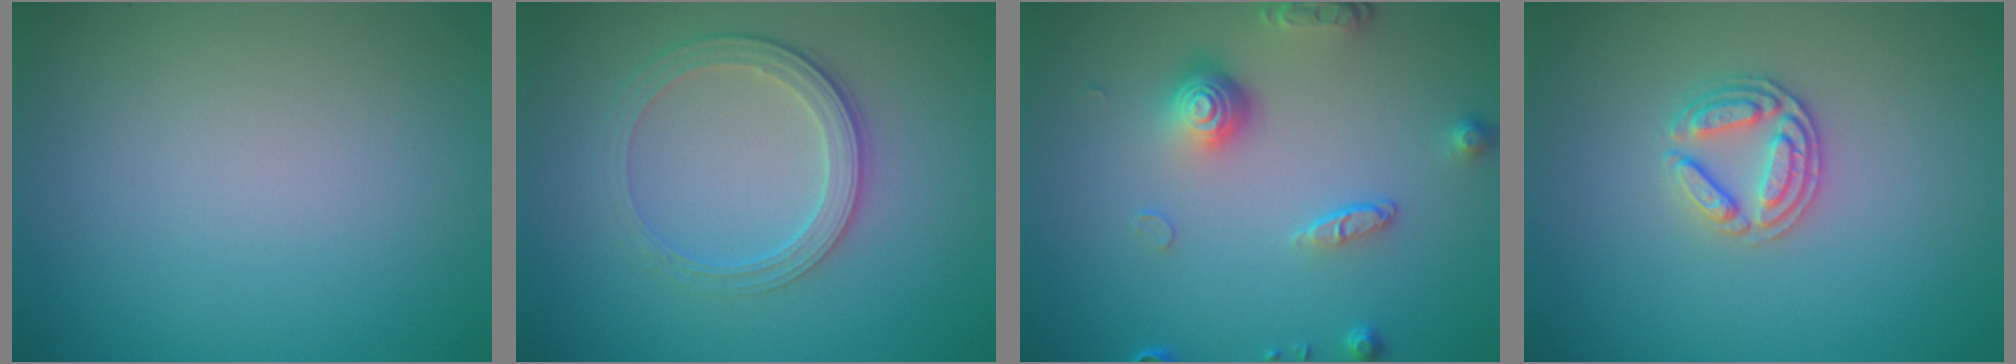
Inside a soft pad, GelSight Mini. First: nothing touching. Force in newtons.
{"total": 3.0, "press": 2.6, "slide": 1.4}
{"total": 4.4, "press": 3.2, "slide": 3.1}
{"total": 2.6, "press": 2.5, "slide": 0.6}